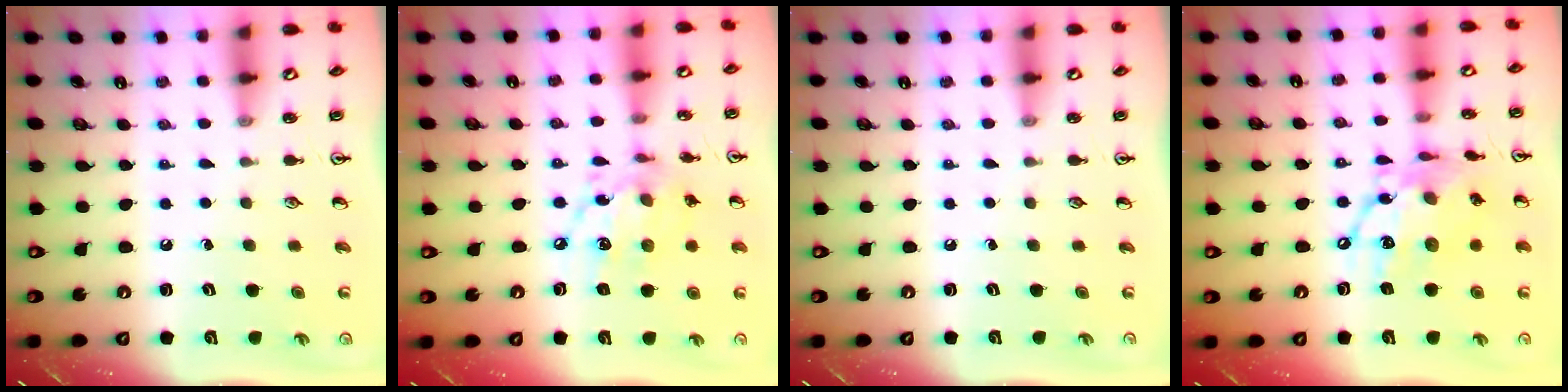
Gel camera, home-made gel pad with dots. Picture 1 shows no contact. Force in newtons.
{"total": 11.7, "press": 11.7, "slide": 0.7}
{"total": 0.0}
{"total": 15.3, "press": 15.3, "slide": 1.2}